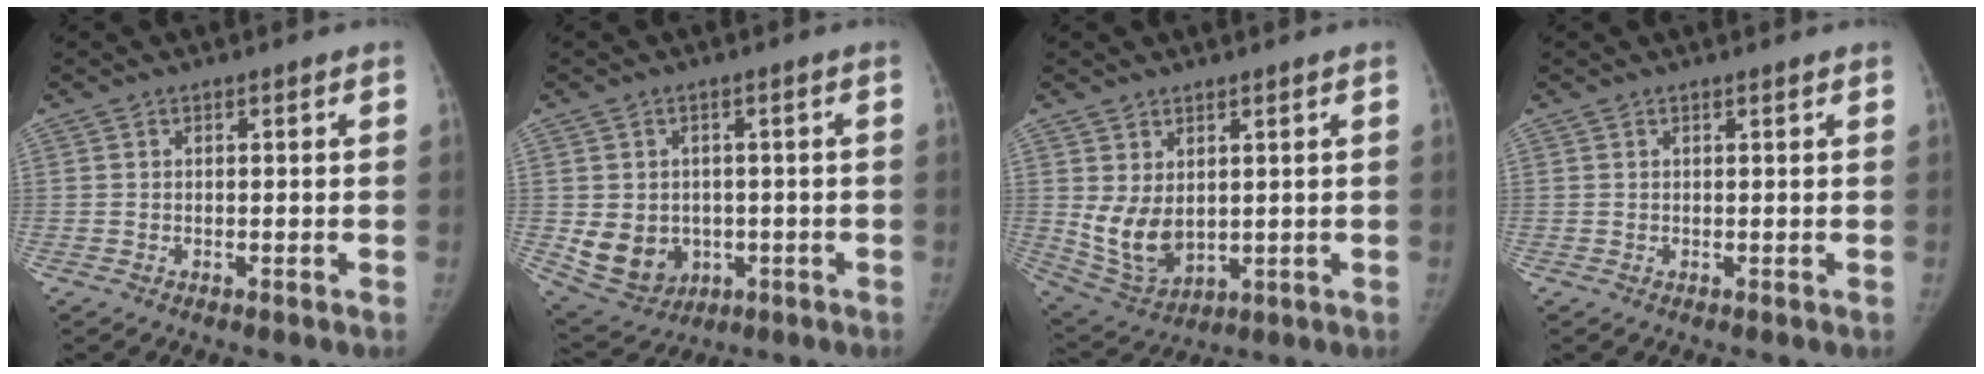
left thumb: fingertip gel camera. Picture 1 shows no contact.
{"total": 9.6, "force": [-1.3, 8.1, 4.8], "torque": [-0.063, 0.003, 0.004]}
{"total": 8.6, "force": [1.4, 5.6, 6.3], "torque": [-0.105, -0.021, 0.050]}
{"total": 0.5, "force": [0.5, -0.1, 0.3], "torque": [-0.010, -0.001, 0.011]}